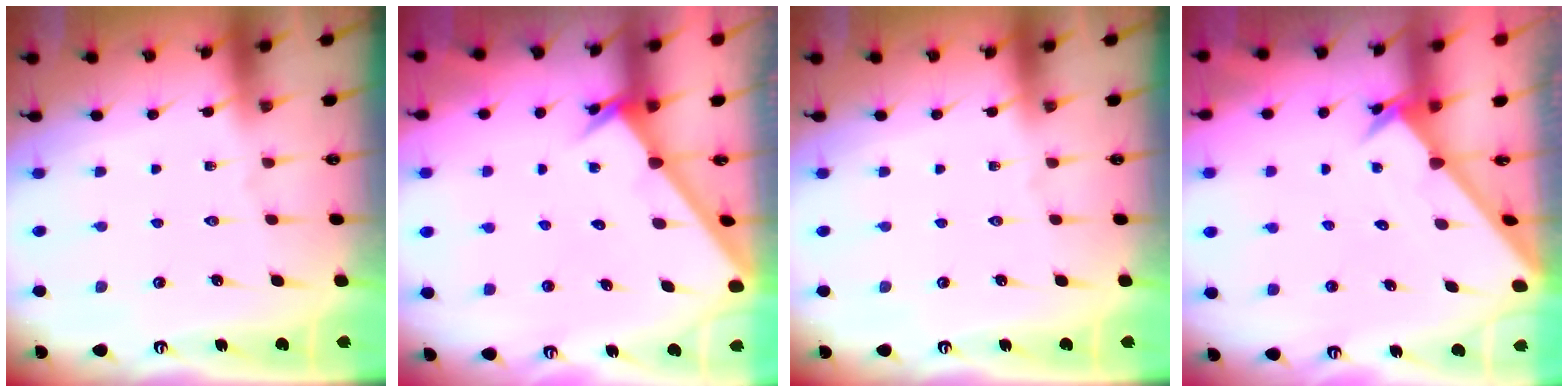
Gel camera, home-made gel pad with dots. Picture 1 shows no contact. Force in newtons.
{"total": 2.6, "press": 2.6, "slide": 0.1}
{"total": 0.0}
{"total": 2.4, "press": 2.4, "slide": 0.1}